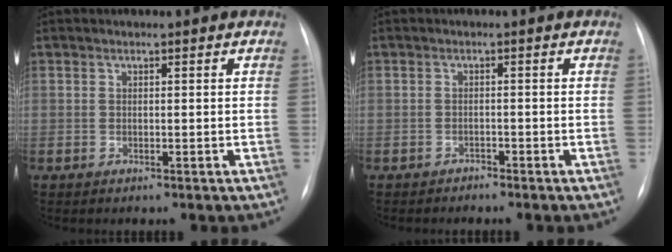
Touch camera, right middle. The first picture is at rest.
{"total": 0.9, "force": [-0.9, 0.2, -0.1], "torque": [0.002, -0.001, -0.015]}